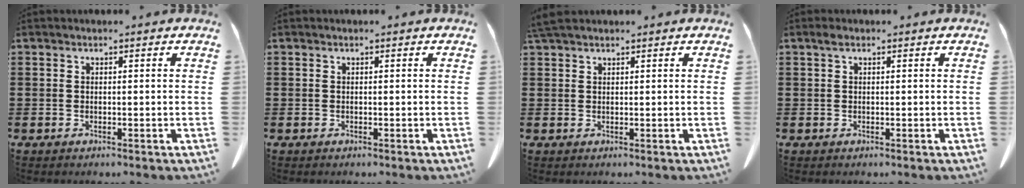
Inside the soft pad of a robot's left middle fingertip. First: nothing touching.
{"total": 0.0}
{"total": 2.1, "force": [1.8, 0.4, 1.0], "torque": [-0.025, 0.003, 0.035]}
{"total": 0.8, "force": [0.3, 0.4, 0.6], "torque": [-0.014, 0.003, 0.006]}